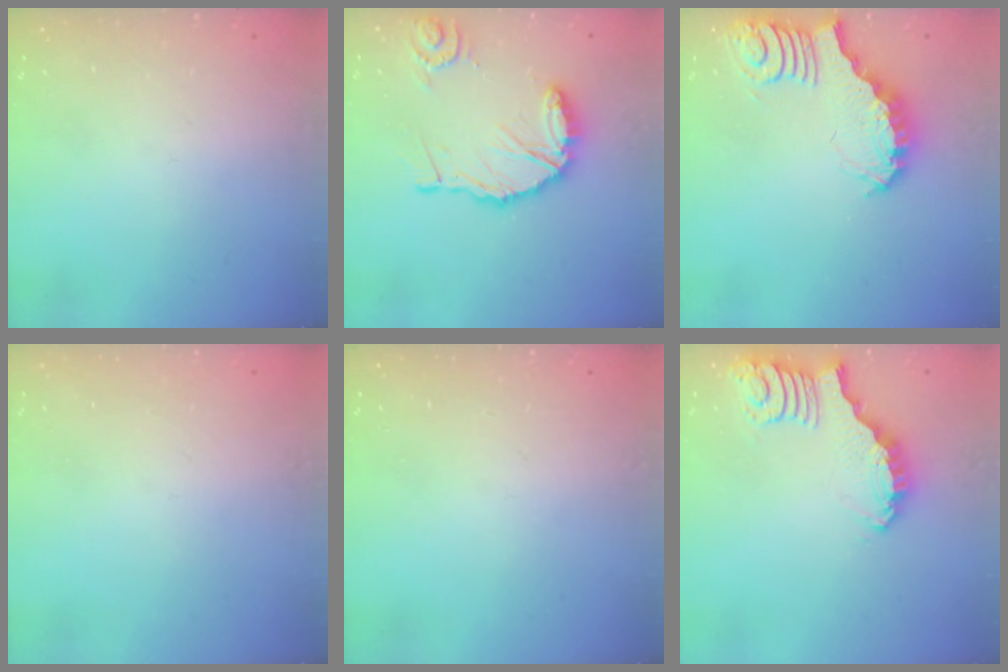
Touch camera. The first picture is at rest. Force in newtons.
{"total": 14.7, "press": 14.5, "slide": 1.9}
{"total": 3.9, "press": 3.9, "slide": 0.6}
{"total": 0.0}
{"total": 0.0}
{"total": 2.9, "press": 2.9, "slide": 0.1}